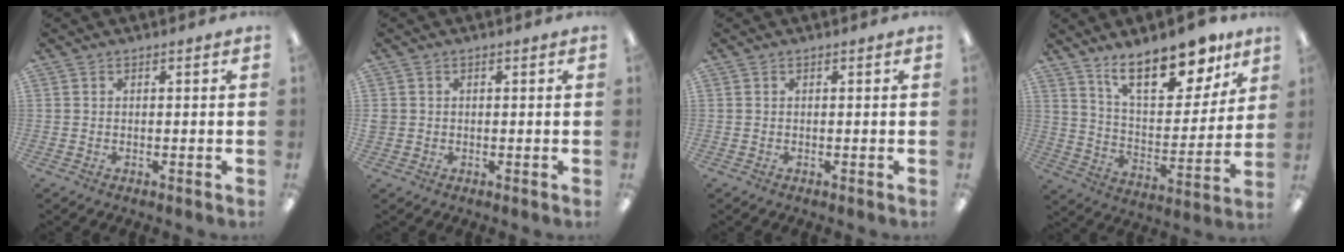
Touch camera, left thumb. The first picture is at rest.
{"total": 1.3, "force": [0.0, 1.3, 0.1], "torque": [-0.003, 0.003, -0.002]}
{"total": 0.0}
{"total": 19.6, "force": [13.6, 8.1, 11.5], "torque": [-0.166, -0.082, 0.228]}